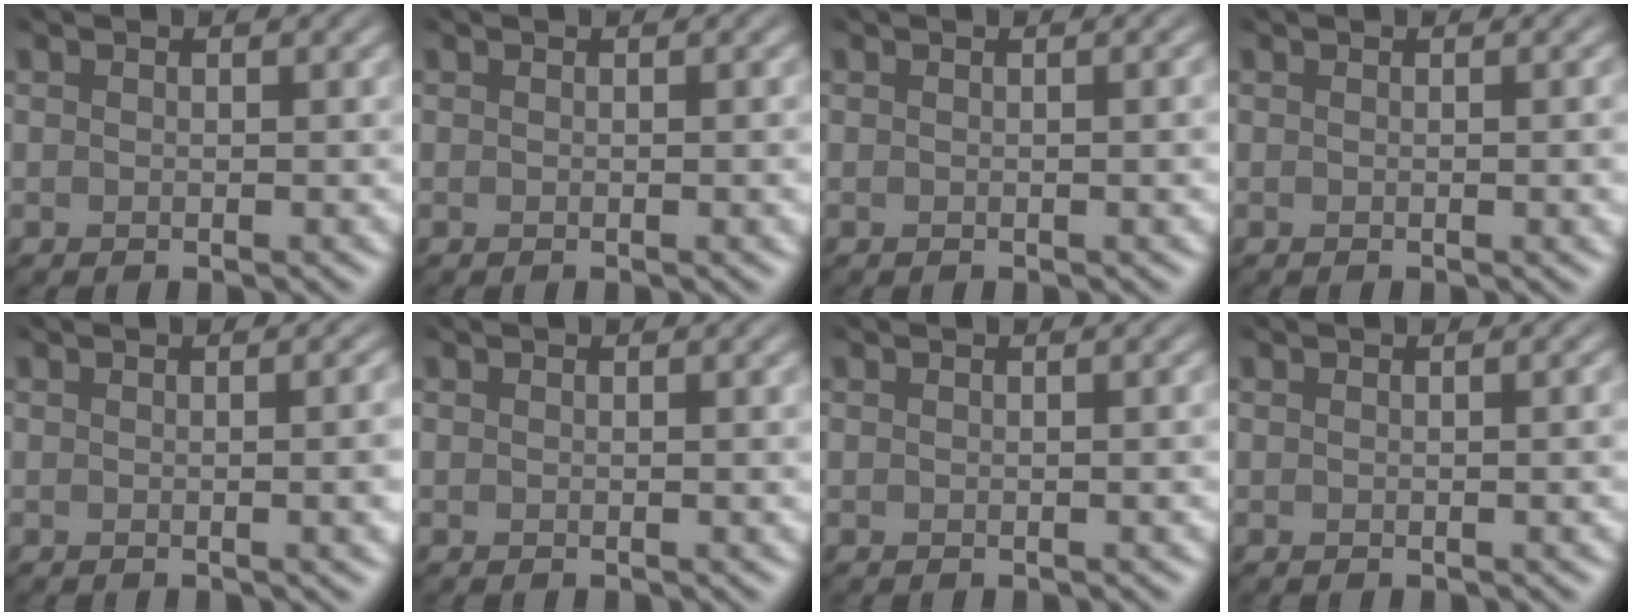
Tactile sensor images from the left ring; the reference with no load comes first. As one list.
[{"total": 1.3, "force": [0.1, 0.5, 1.2], "torque": [-0.010, 0.002, 0.000]}, {"total": 2.4, "force": [0.4, 0.9, 2.1], "torque": [-0.016, 0.008, -0.002]}, {"total": 2.7, "force": [0.3, 1.0, 2.4], "torque": [-0.021, 0.005, 0.001]}, {"total": 7.0, "force": [1.1, 3.5, 6.0], "torque": [-0.020, 0.040, -0.005]}, {"total": 1.4, "force": [0.3, 0.5, 1.3], "torque": [-0.009, 0.002, 0.003]}, {"total": 2.0, "force": [0.3, 0.8, 1.8], "torque": [-0.014, 0.006, -0.002]}, {"total": 2.7, "force": [0.5, 1.1, 2.4], "torque": [-0.016, 0.010, -0.003]}]